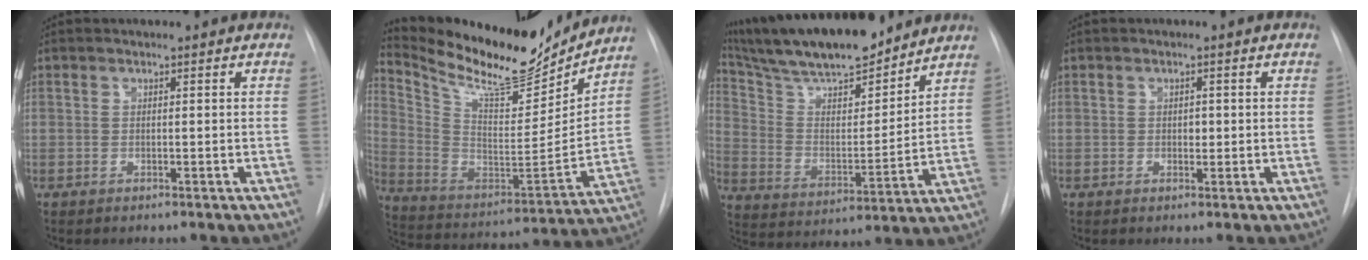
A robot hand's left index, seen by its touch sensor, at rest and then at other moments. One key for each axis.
{"total": 20.2, "fx": 18.4, "fy": 4.2, "fz": 7.3, "tx": -0.145, "ty": -0.035, "tz": 0.303}
{"total": 20.5, "fx": 17.8, "fy": 3.2, "fz": 9.5, "tx": -0.173, "ty": 0.006, "tz": 0.302}
{"total": 1.2, "fx": -0.4, "fy": 0.8, "fz": 0.8, "tx": -0.010, "ty": -0.002, "tz": -0.004}